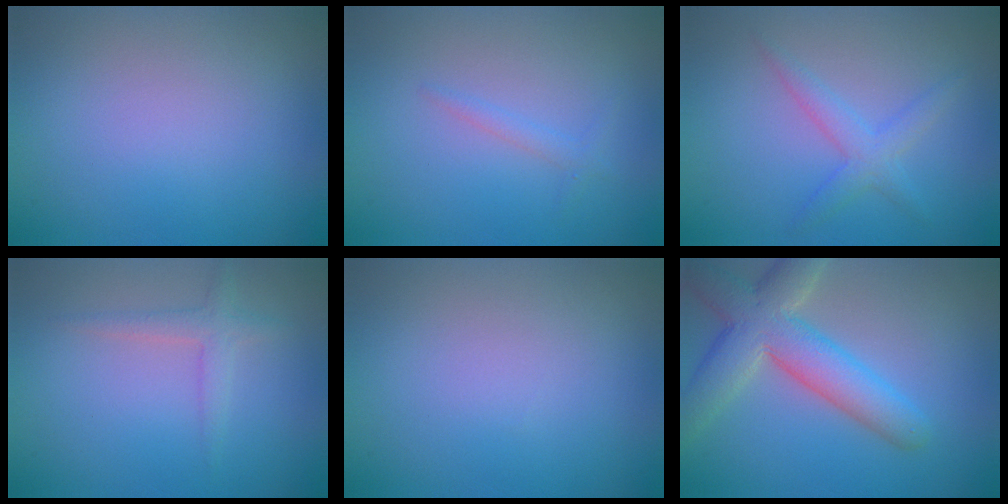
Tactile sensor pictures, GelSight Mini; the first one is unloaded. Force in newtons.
{"total": 1.0, "press": 1.0, "slide": 0.1}
{"total": 2.3, "press": 2.3, "slide": 0.2}
{"total": 1.9, "press": 1.9, "slide": 0.1}
{"total": 0.0}
{"total": 7.2, "press": 7.2, "slide": 0.7}